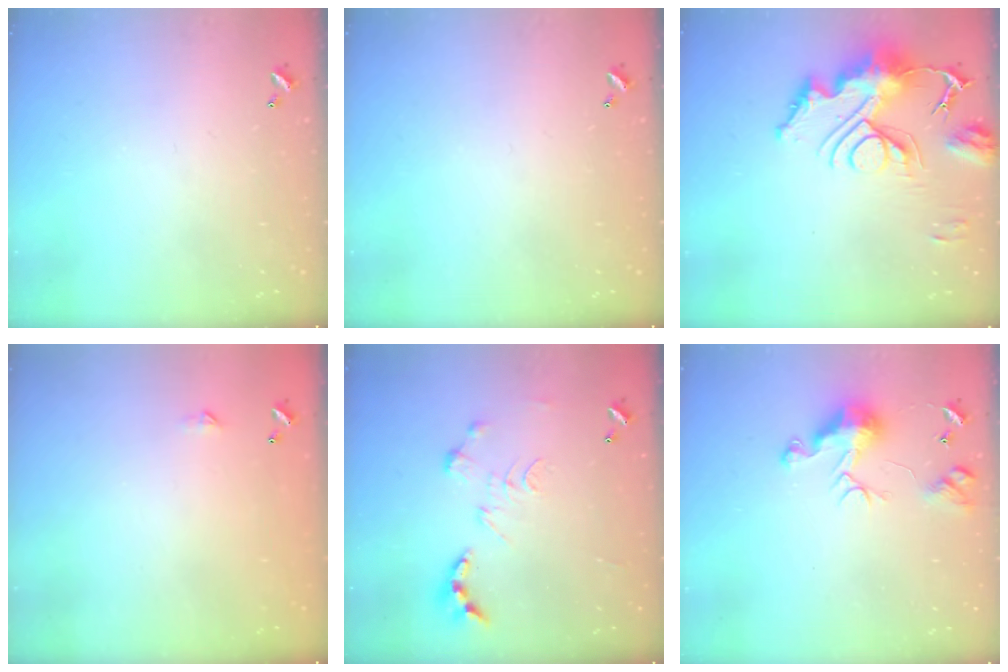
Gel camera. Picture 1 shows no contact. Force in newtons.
{"total": 0.0}
{"total": 15.1, "press": 15.0, "slide": 1.8}
{"total": 2.3, "press": 2.3, "slide": 0.4}
{"total": 0.0}
{"total": 10.0, "press": 9.9, "slide": 1.6}